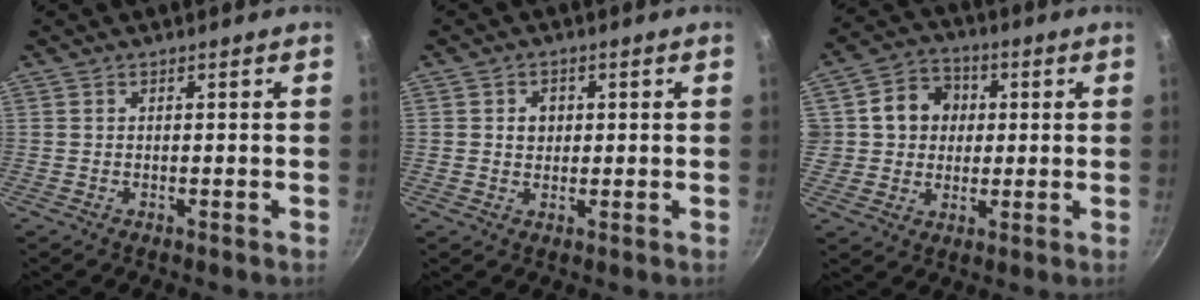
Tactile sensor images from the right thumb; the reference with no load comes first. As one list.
[{"total": 3.0, "force": [0.4, 2.6, 1.5], "torque": [-0.007, 0.001, 0.004]}, {"total": 10.2, "force": [1.9, 9.2, 3.9], "torque": [-0.028, 0.013, 0.027]}]